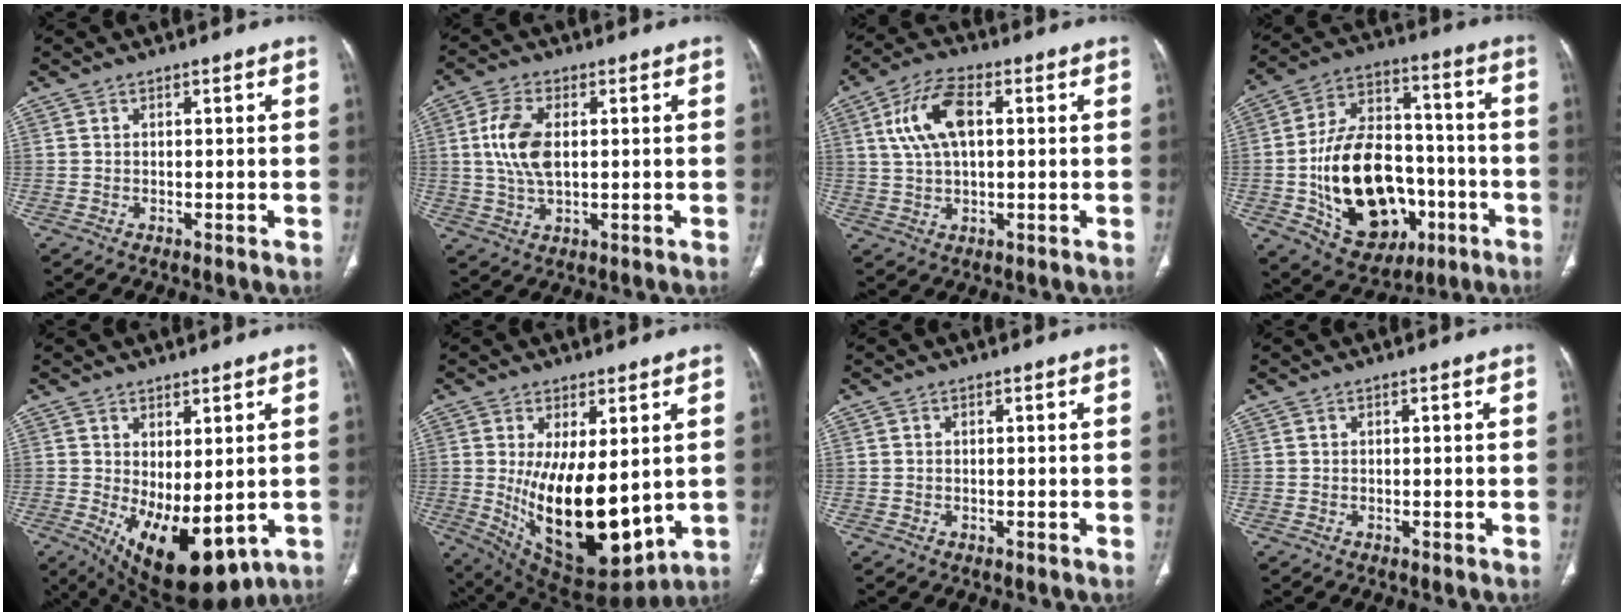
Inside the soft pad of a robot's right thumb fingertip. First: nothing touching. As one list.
[{"total": 9.2, "force": [1.2, 4.9, 7.7], "torque": [-0.166, 0.000, 0.026]}, {"total": 10.4, "force": [2.4, 5.3, 8.7], "torque": [-0.172, 0.014, 0.043]}, {"total": 25.4, "force": [-6.2, 16.7, 18.1], "torque": [-0.281, 0.036, -0.077]}, {"total": 14.4, "force": [-3.0, 6.6, 12.4], "torque": [-0.182, -0.019, -0.018]}, {"total": 19.2, "force": [0.1, 8.6, 17.1], "torque": [-0.274, -0.041, 0.033]}, {"total": 0.0}, {"total": 0.0}]